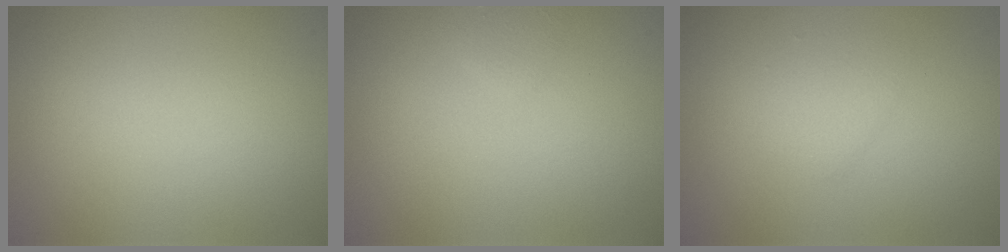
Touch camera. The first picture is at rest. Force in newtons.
{"total": 0.6, "press": 0.6, "slide": 0.1}
{"total": 1.4, "press": 1.4, "slide": 0.0}